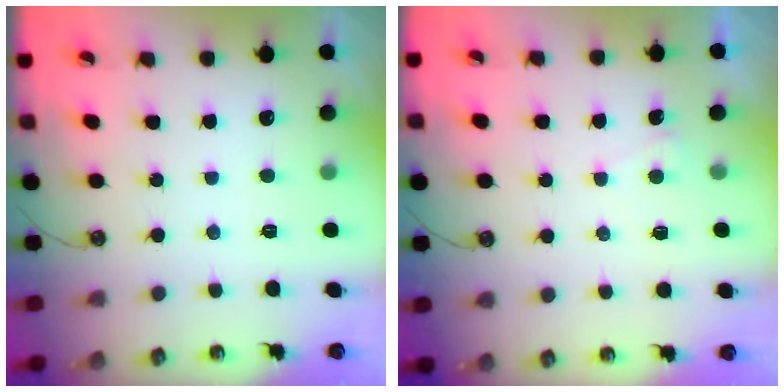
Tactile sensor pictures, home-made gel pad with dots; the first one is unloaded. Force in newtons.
{"total": 2.6, "press": 2.6, "slide": 0.1}